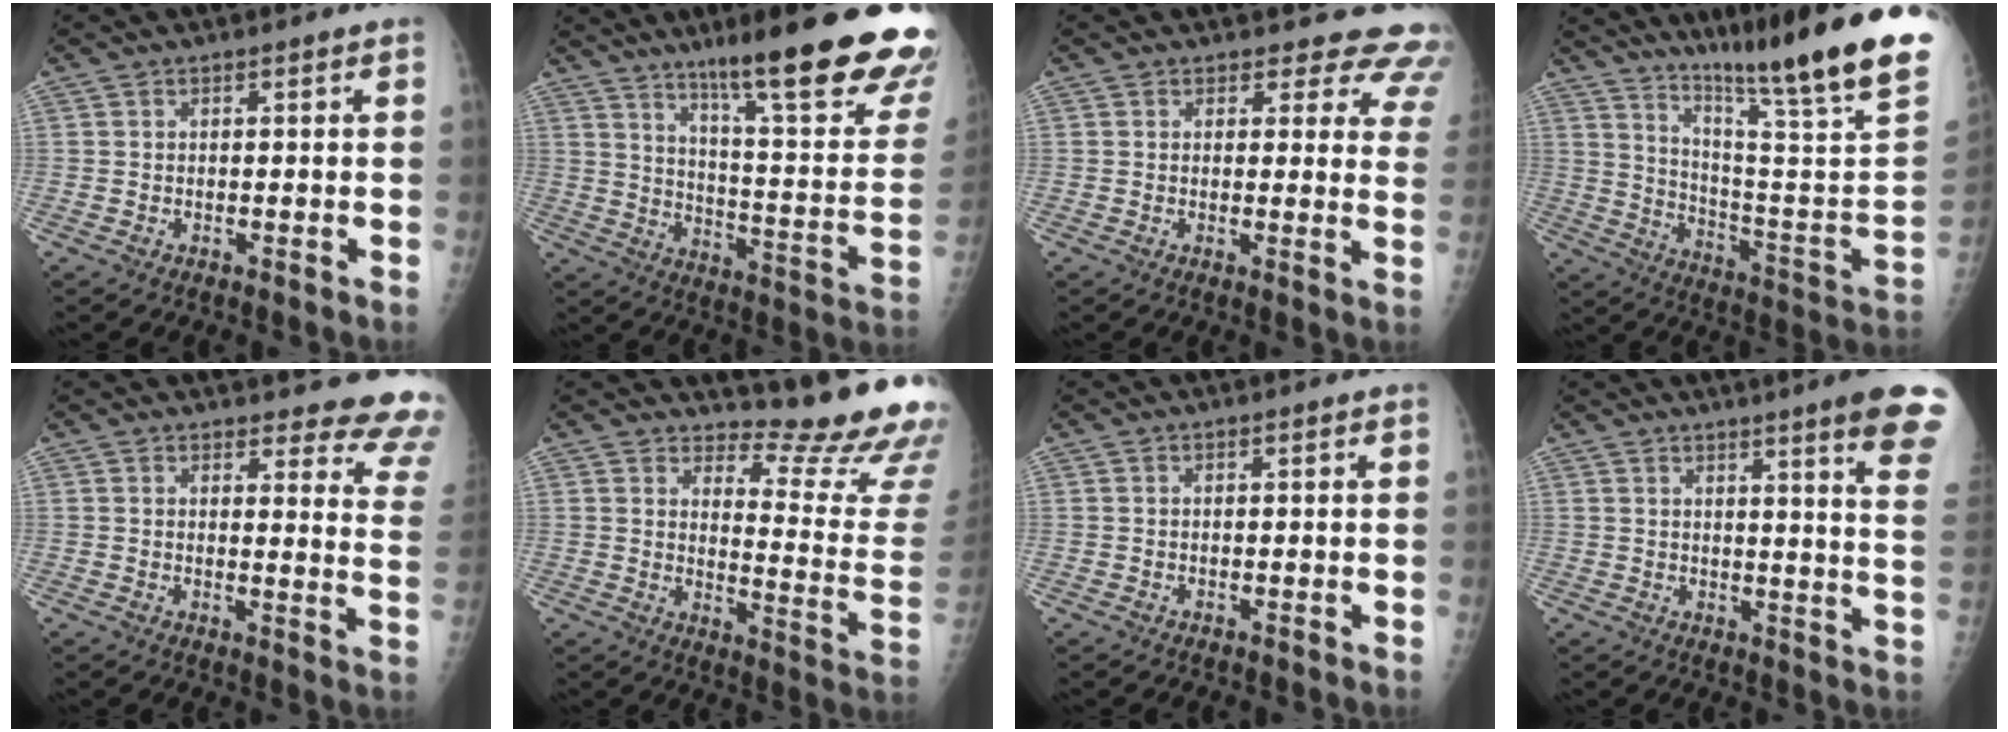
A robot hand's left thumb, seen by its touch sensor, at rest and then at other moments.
{"total": 28.5, "force": [18.8, 4.1, 21.0], "torque": [-0.241, -0.089, 0.271]}
{"total": 10.7, "force": [9.7, 4.3, 1.4], "torque": [0.042, -0.061, 0.074]}
{"total": 27.9, "force": [20.5, 0.1, 18.9], "torque": [-0.278, -0.142, 0.305]}
{"total": 14.9, "force": [14.3, 3.2, 2.9], "torque": [0.020, -0.132, 0.128]}
{"total": 16.6, "force": [15.2, 2.3, 6.5], "torque": [-0.053, -0.183, 0.178]}
{"total": 0.0}
{"total": 14.1, "force": [9.6, 0.4, 10.2], "torque": [-0.109, -0.054, 0.101]}